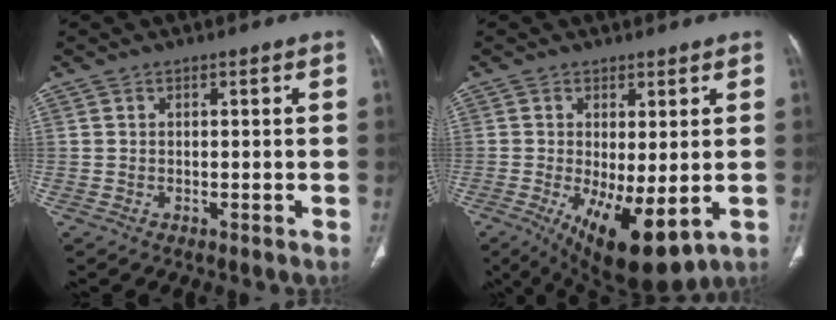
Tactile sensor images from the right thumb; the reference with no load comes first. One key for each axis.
{"total": 12.0, "fx": -2.9, "fy": 4.6, "fz": 10.7, "tx": -0.171, "ty": -0.023, "tz": -0.025}